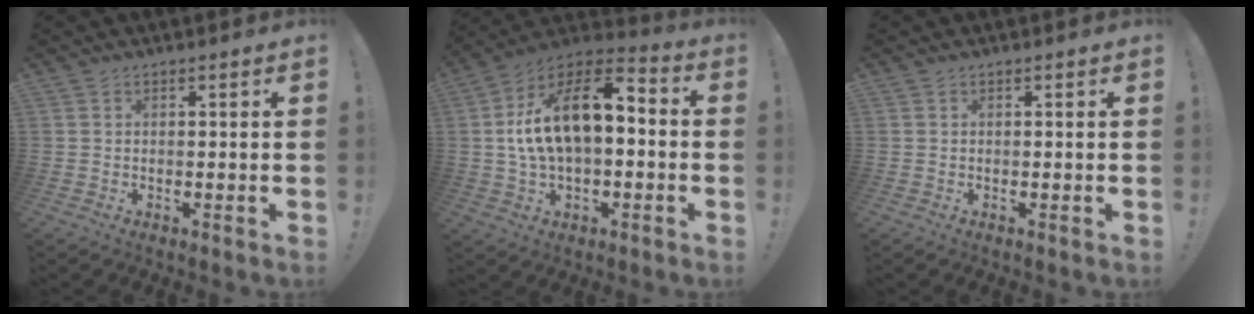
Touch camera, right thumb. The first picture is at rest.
{"total": 16.8, "force": [2.3, 9.1, 13.9], "torque": [-0.229, -0.003, 0.039]}
{"total": 0.0}